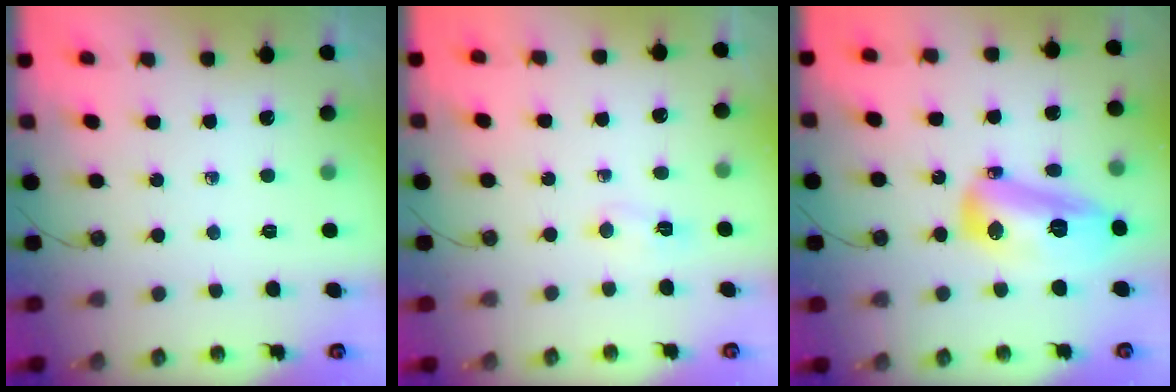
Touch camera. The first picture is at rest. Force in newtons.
{"total": 4.1, "press": 3.8, "slide": 1.6}
{"total": 14.9, "press": 14.8, "slide": 1.8}